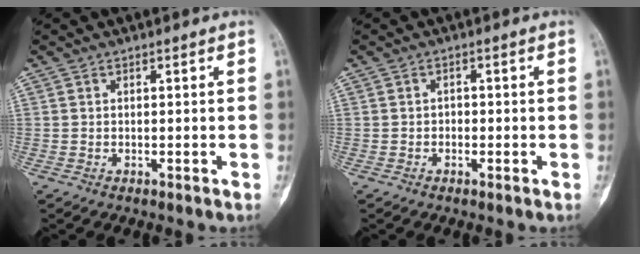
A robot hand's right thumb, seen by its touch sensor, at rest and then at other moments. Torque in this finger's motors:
{"motor_torque": [-0.36, 0.09, -0.19, -0.12, -0.05]}